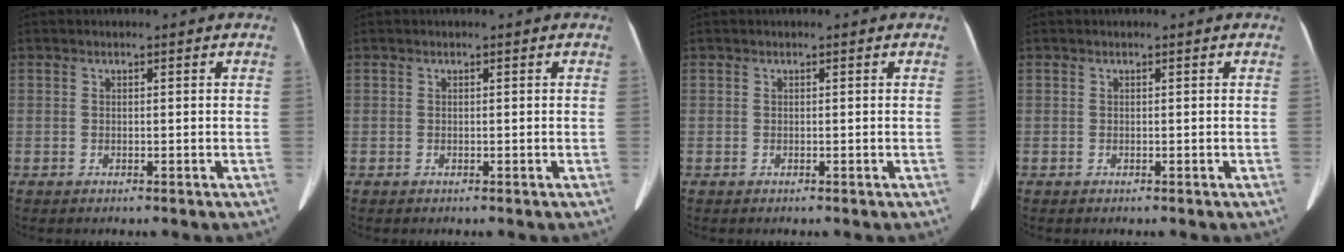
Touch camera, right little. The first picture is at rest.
{"total": 0.0}
{"total": 0.0}
{"total": 0.0}